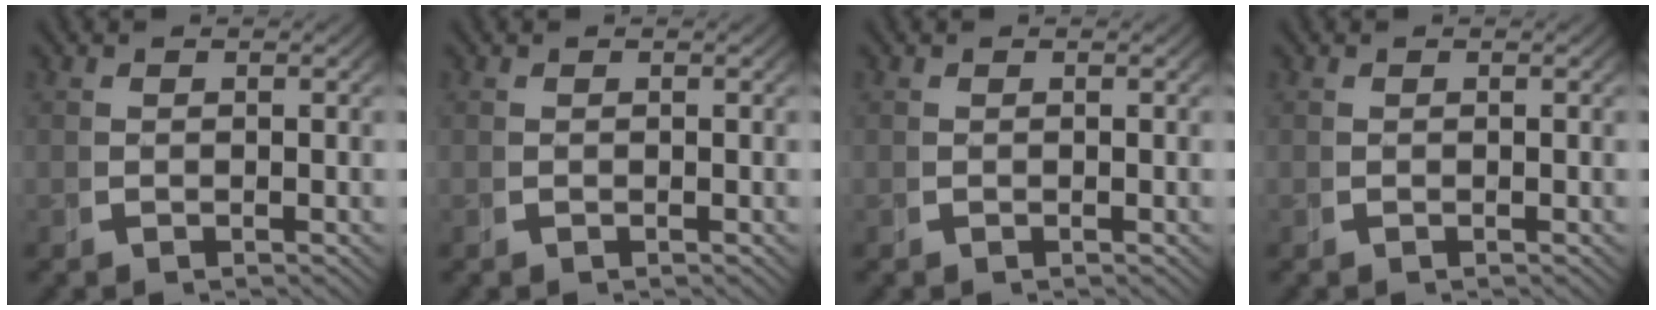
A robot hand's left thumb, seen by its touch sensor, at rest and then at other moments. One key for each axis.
{"total": 0.0}
{"total": 0.0}
{"total": 0.0}